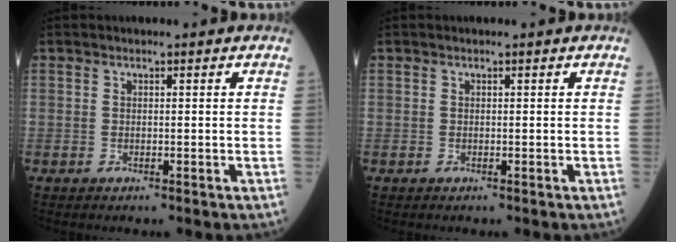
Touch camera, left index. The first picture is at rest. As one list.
[{"total": 0.0}]